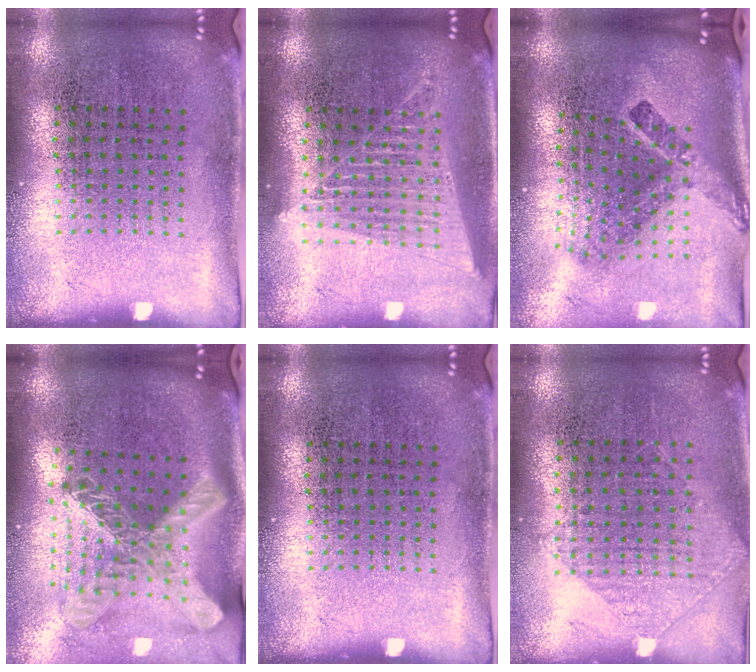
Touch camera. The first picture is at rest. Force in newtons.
{"total": 1.6, "press": 1.5, "slide": 0.6}
{"total": 2.6, "press": 1.6, "slide": 2.0}
{"total": 3.0, "press": 2.1, "slide": 2.1}
{"total": 0.0}
{"total": 0.9, "press": 0.8, "slide": 0.3}